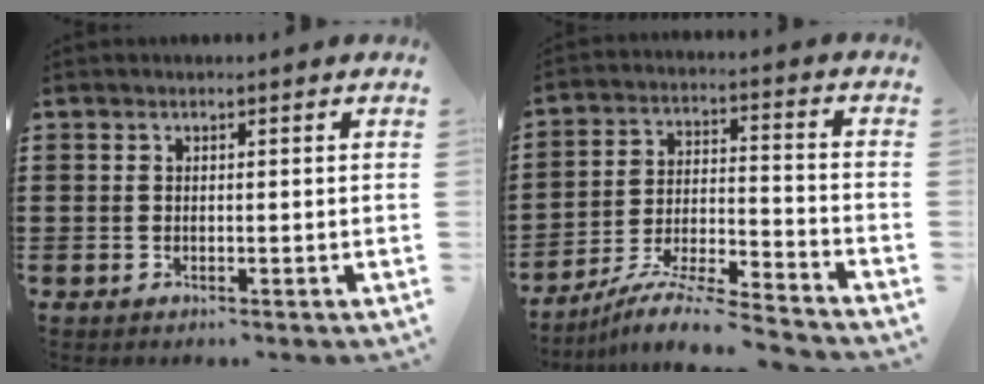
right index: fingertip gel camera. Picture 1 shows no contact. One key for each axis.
{"total": 8.2, "fx": -7.5, "fy": -0.1, "fz": 3.2, "tx": -0.065, "ty": -0.003, "tz": -0.153}